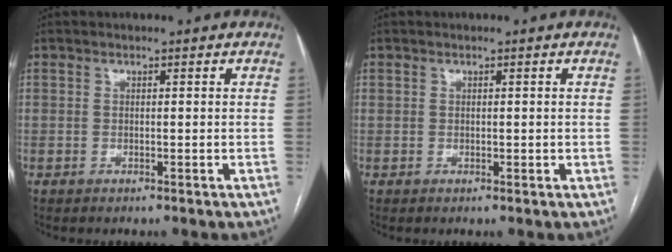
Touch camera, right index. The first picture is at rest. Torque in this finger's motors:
{"motor_torque": [0.09, 0.21, 0.03, 0.03]}